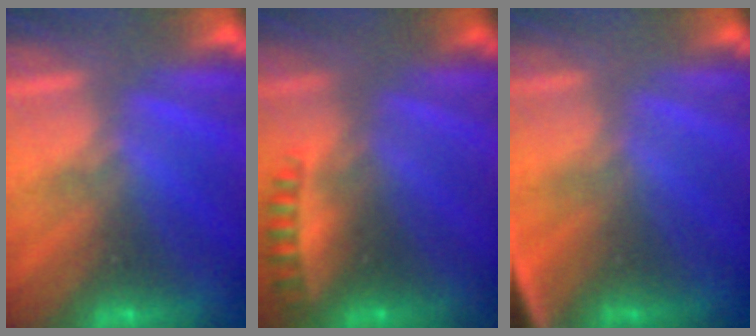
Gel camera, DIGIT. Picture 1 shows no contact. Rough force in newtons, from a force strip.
{"total": 2.5}
{"total": 2.8}